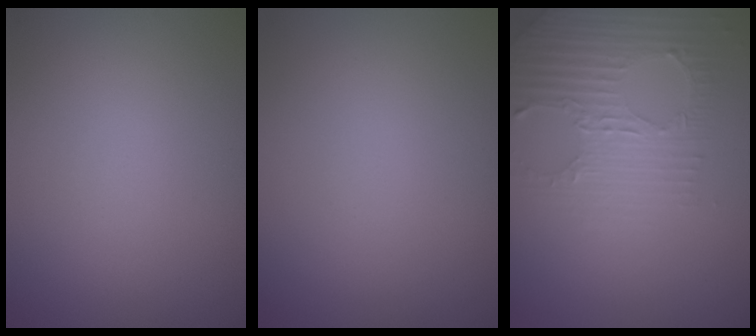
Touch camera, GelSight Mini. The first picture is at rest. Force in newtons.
{"total": 0.0}
{"total": 2.8, "press": 2.7, "slide": 0.9}